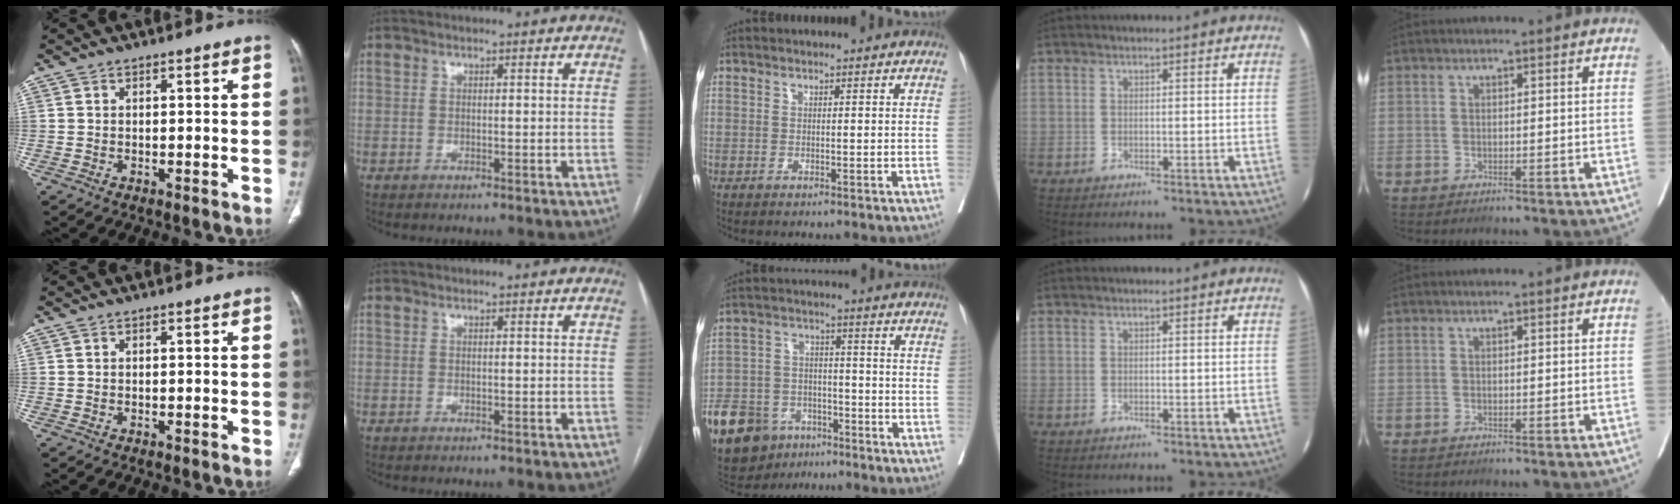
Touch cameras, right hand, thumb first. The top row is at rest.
{"middle": {"total": 19.4, "force": [-12.4, 11.9, 9.0], "torque": [-0.240, -0.001, -0.205]}}